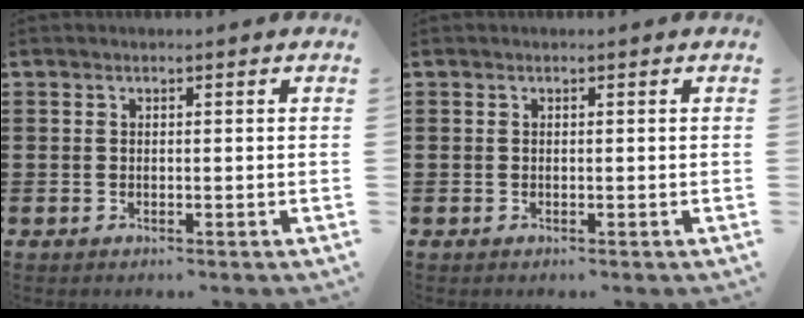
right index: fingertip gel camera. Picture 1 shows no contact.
{"total": 0.0}